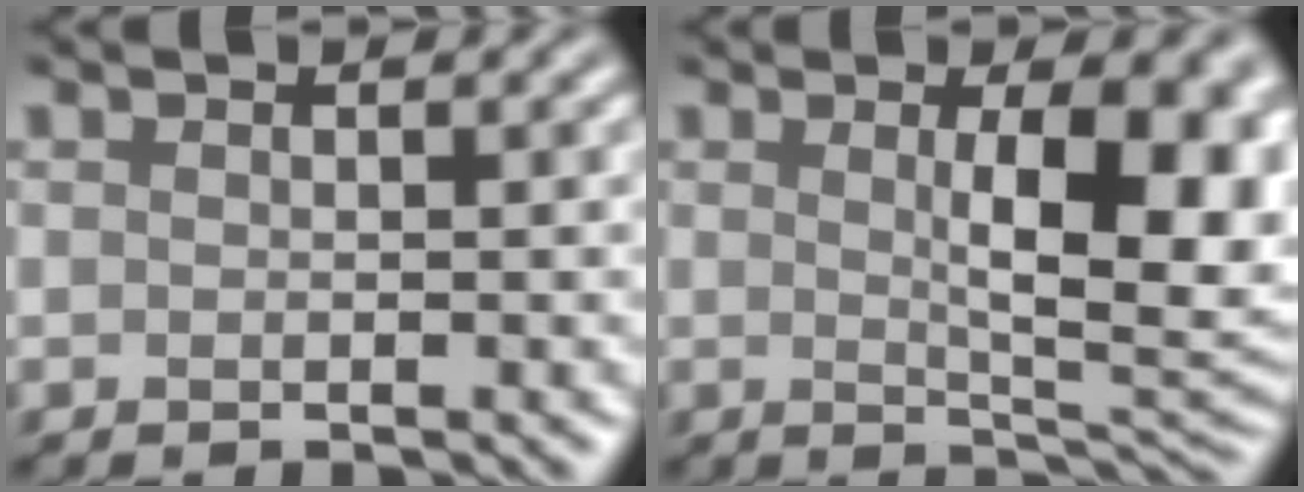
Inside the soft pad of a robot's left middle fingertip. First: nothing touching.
{"total": 8.6, "force": [1.3, 2.5, 8.1], "torque": [-0.110, -0.003, 0.026]}